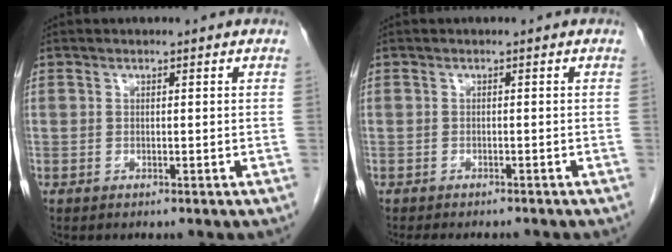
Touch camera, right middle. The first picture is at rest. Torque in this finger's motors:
{"motor_torque": [0.54, -0.33, 0.17, 0.05]}